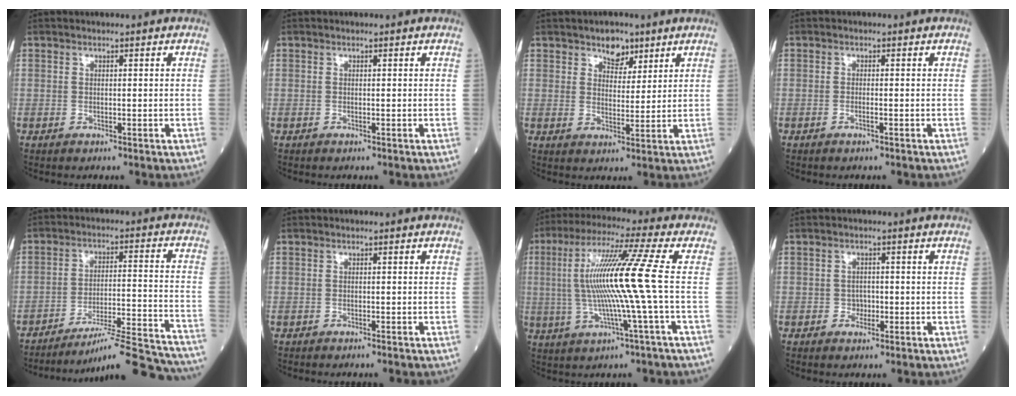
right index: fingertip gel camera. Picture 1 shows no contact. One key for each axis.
{"total": 0.0}
{"total": 4.3, "fx": 3.0, "fy": 2.4, "fz": 2.0, "tx": -0.024, "ty": 0.002, "tz": 0.049}
{"total": 0.9, "fx": -0.5, "fy": -0.1, "fz": 0.8, "tx": -0.016, "ty": 0.000, "tz": -0.010}
{"total": 20.1, "fx": -19.1, "fy": -1.2, "fz": 6.0, "tx": -0.054, "ty": 0.004, "tz": -0.266}
{"total": 1.5, "fx": -1.4, "fy": 0.0, "fz": 0.5, "tx": -0.010, "ty": -0.002, "tz": -0.017}
{"total": 13.2, "fx": 0.1, "fy": -2.1, "fz": 13.0, "tx": -0.257, "ty": 0.008, "tz": -0.002}
{"total": 1.6, "fx": -0.7, "fy": 1.2, "fz": 0.8, "tx": -0.005, "ty": 0.006, "tz": -0.009}